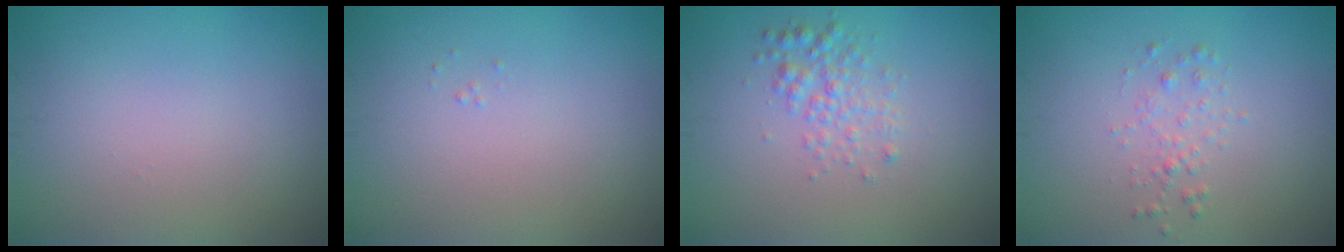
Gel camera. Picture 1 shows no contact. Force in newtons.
{"total": 0.0}
{"total": 2.2, "press": 2.2, "slide": 0.0}
{"total": 1.2, "press": 1.2, "slide": 0.0}